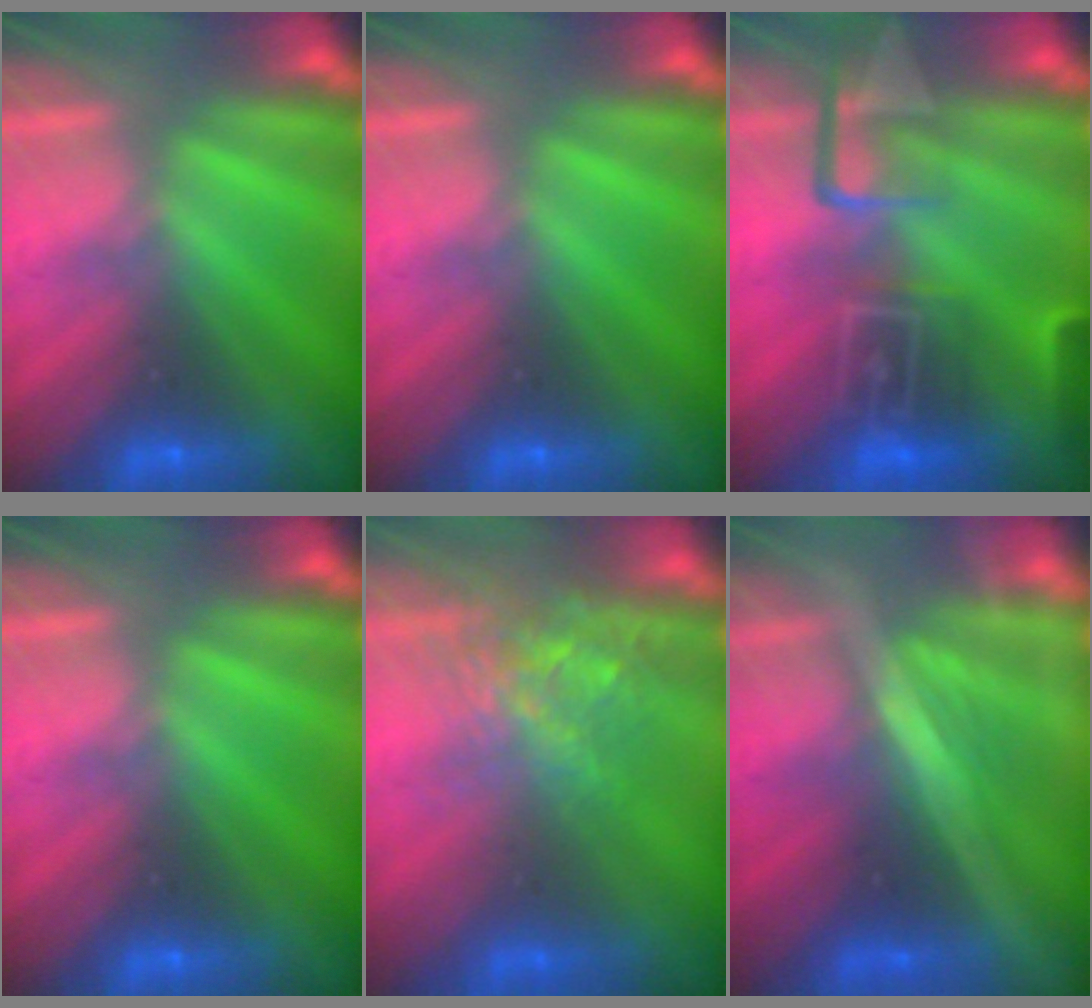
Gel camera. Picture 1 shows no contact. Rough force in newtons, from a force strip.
{"total": 0.0}
{"total": 8.3}
{"total": 0.0}
{"total": 3.8}
{"total": 1.2}